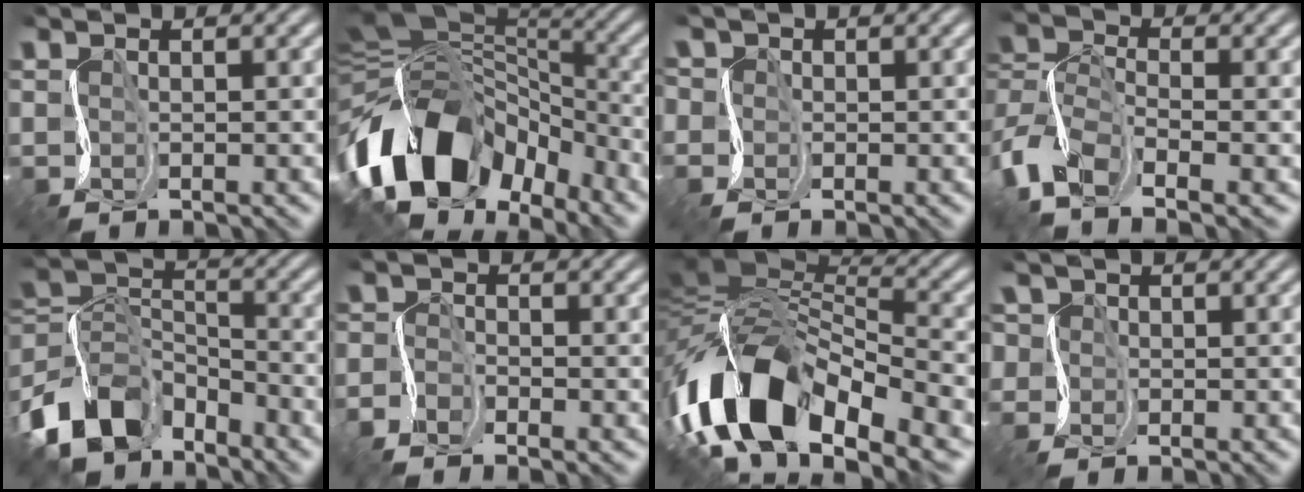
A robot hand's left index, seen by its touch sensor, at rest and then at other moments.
{"total": 13.5, "force": [-5.5, 9.0, 8.4], "torque": [-0.164, 0.012, -0.111]}
{"total": 2.6, "force": [0.3, 2.5, 0.7], "torque": [-0.011, 0.011, -0.028]}
{"total": 9.0, "force": [-4.9, 4.4, 6.1], "torque": [-0.120, -0.006, -0.111]}
{"total": 10.9, "force": [-7.0, 6.3, 5.5], "torque": [-0.107, 0.005, -0.153]}
{"total": 2.3, "force": [-1.7, 0.9, 1.1], "torque": [-0.023, 0.001, -0.047]}
{"total": 15.1, "force": [-6.1, 8.0, 11.2], "torque": [-0.212, 0.017, -0.121]}
{"total": 3.5, "force": [0.7, 3.3, 1.1], "torque": [-0.024, 0.021, -0.019]}